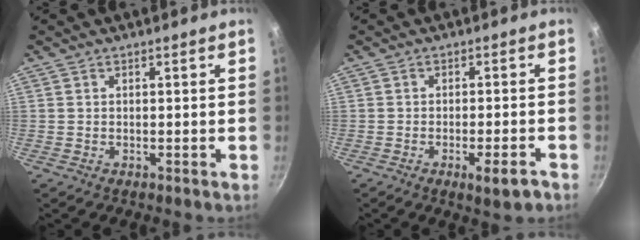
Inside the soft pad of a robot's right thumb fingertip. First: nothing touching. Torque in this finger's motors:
{"motor_torque": [0.40, 0.64, 0.62, -0.26, 0.10]}